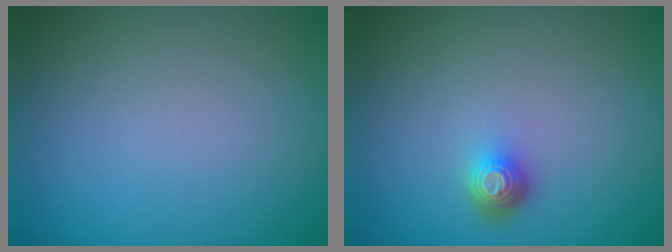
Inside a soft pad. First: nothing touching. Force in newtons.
{"total": 1.7, "press": 1.3, "slide": 1.1}